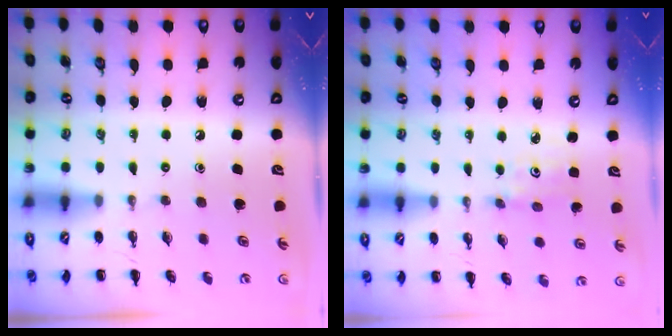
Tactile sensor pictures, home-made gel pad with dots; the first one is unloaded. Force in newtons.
{"total": 1.2, "press": 1.1, "slide": 0.4}